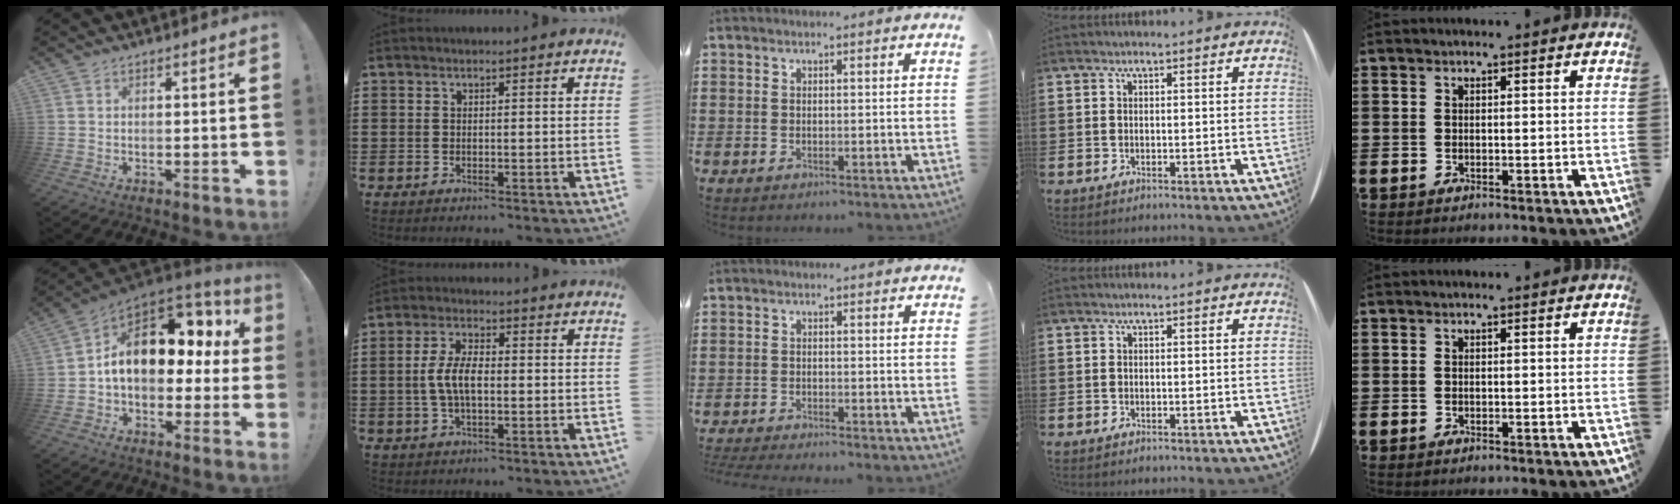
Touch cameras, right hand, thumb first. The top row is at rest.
{"thumb": {"total": 16.3, "force": [3.7, 10.6, 11.8], "torque": [-0.158, -0.015, 0.071]}, "index": {"total": 5.7, "force": [-0.6, 2.5, 5.1], "torque": [-0.119, -0.003, -0.019]}, "middle": {"total": 2.0, "force": [-1.9, 0.0, 0.3], "torque": [-0.014, -0.003, -0.042]}}